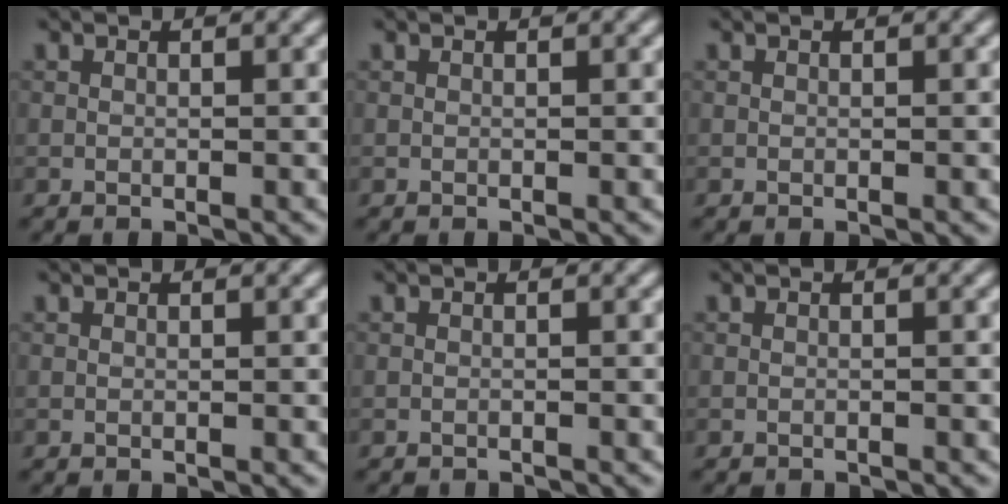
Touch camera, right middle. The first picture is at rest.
{"total": 0.0}
{"total": 0.0}
{"total": 0.0}
{"total": 1.2, "force": [-1.2, -0.2, -0.1], "torque": [-0.004, 0.004, -0.022]}
{"total": 0.9, "force": [-0.8, -0.2, -0.2], "torque": [-0.005, 0.005, -0.019]}